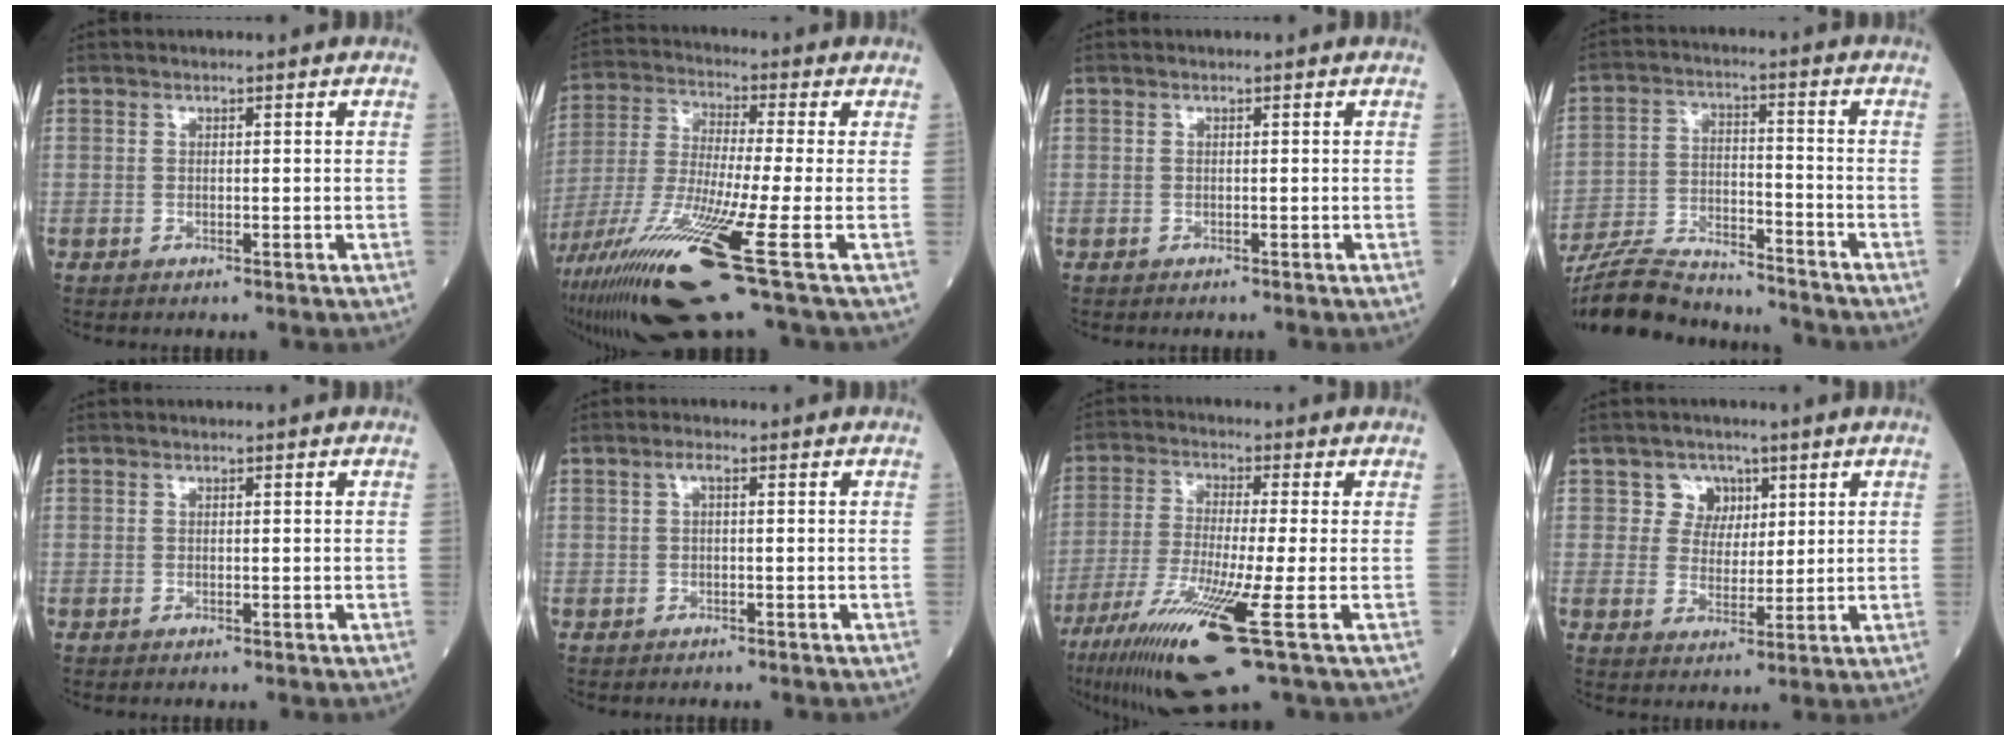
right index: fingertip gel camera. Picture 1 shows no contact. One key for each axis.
{"total": 19.6, "fx": -9.5, "fy": 0.4, "fz": 17.1, "tx": -0.338, "ty": -0.053, "tz": -0.172}
{"total": 0.0}
{"total": 16.3, "fx": -15.4, "fy": 2.2, "fz": 4.8, "tx": -0.096, "ty": 0.002, "tz": -0.256}
{"total": 0.0}
{"total": 1.2, "fx": 0.0, "fy": 0.4, "fz": 1.2, "tx": -0.025, "ty": 0.003, "tz": -0.002}
{"total": 14.5, "fx": -6.9, "fy": -0.3, "fz": 12.7, "tx": -0.258, "ty": -0.045, "tz": -0.123}
{"total": 4.7, "fx": 2.2, "fy": 4.1, "fz": 0.7, "tx": -0.005, "ty": 0.009, "tz": 0.036}